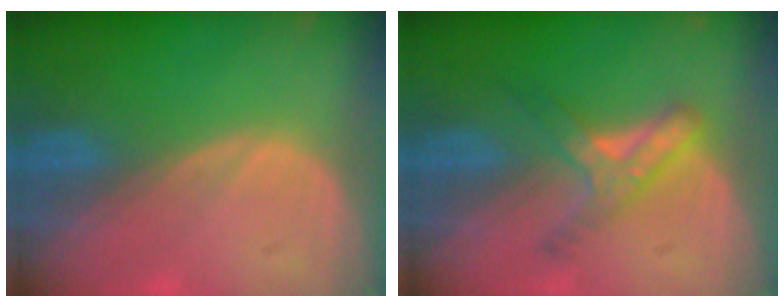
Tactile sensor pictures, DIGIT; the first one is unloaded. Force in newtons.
{"total": 5.1, "press": 5.1, "slide": 0.4}